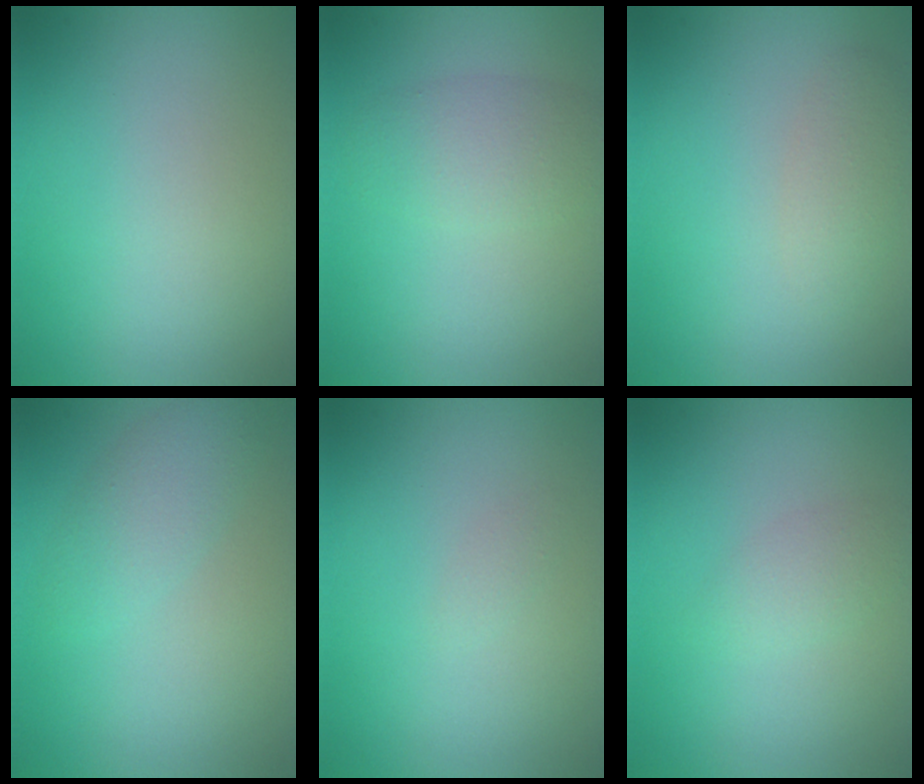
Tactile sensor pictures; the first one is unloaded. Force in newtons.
{"total": 2.9, "press": 2.9, "slide": 0.2}
{"total": 1.7, "press": 1.7, "slide": 0.1}
{"total": 2.5, "press": 2.5, "slide": 0.1}
{"total": 0.6, "press": 0.6, "slide": 0.0}
{"total": 1.6, "press": 1.6, "slide": 0.1}